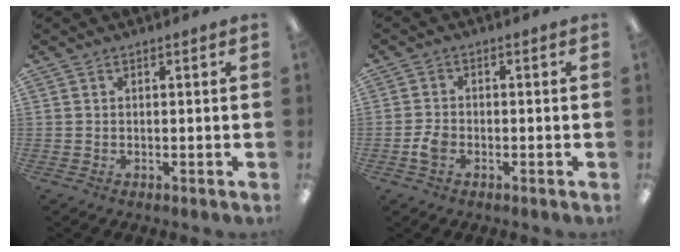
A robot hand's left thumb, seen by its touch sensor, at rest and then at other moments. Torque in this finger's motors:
{"motor_torque": [-0.02, 0.03, 0.12, -0.09, 0.00]}